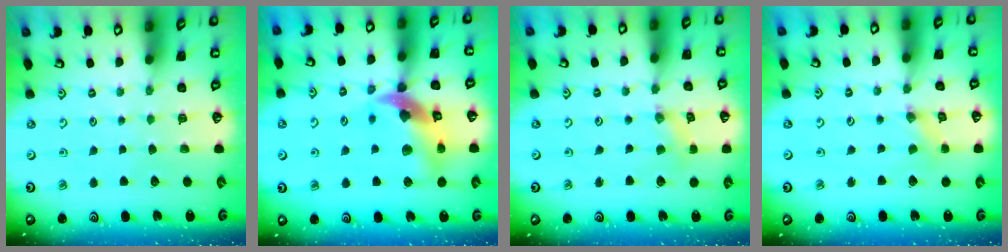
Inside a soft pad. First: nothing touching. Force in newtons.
{"total": 13.7, "press": 13.6, "slide": 2.1}
{"total": 2.4, "press": 2.4, "slide": 0.4}
{"total": 0.0}